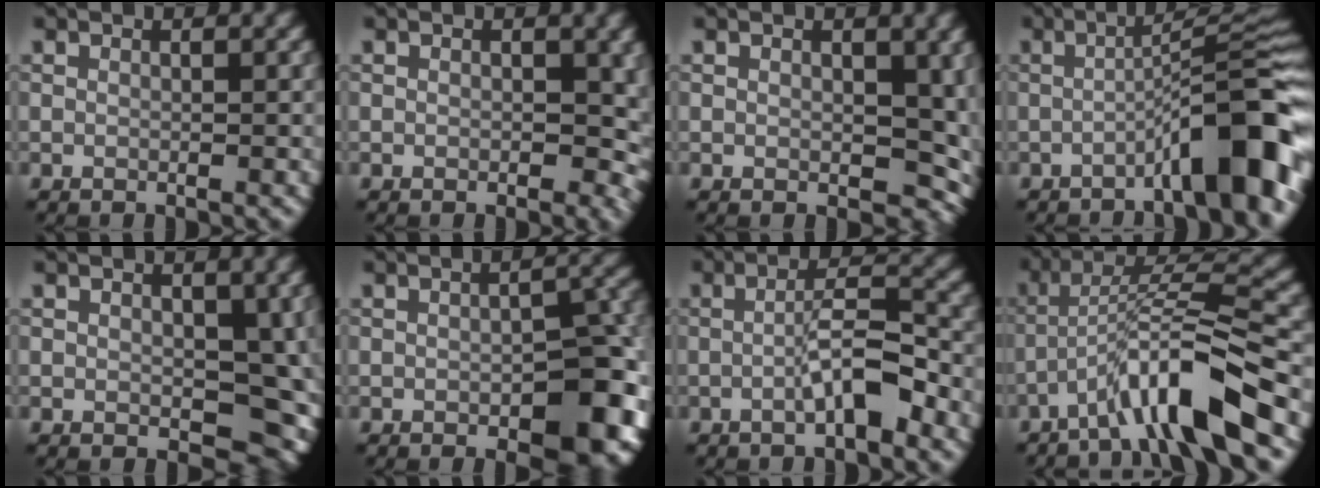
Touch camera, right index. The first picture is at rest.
{"total": 3.2, "force": [0.2, 2.0, 2.5], "torque": [-0.025, -0.003, -0.001]}
{"total": 7.1, "force": [0.4, 4.6, 5.4], "torque": [-0.053, -0.015, 0.017]}
{"total": 9.1, "force": [-4.1, 1.4, 8.0], "torque": [-0.102, 0.030, -0.070]}
{"total": 6.5, "force": [0.0, 4.3, 4.8], "torque": [-0.062, -0.015, 0.007]}
{"total": 7.8, "force": [-2.6, 3.5, 6.5], "torque": [-0.074, 0.002, -0.036]}
{"total": 4.4, "force": [-1.7, 0.8, 4.0], "torque": [-0.066, 0.015, -0.035]}
{"total": 8.6, "force": [-5.1, 0.9, 6.8], "torque": [-0.116, 0.019, -0.094]}